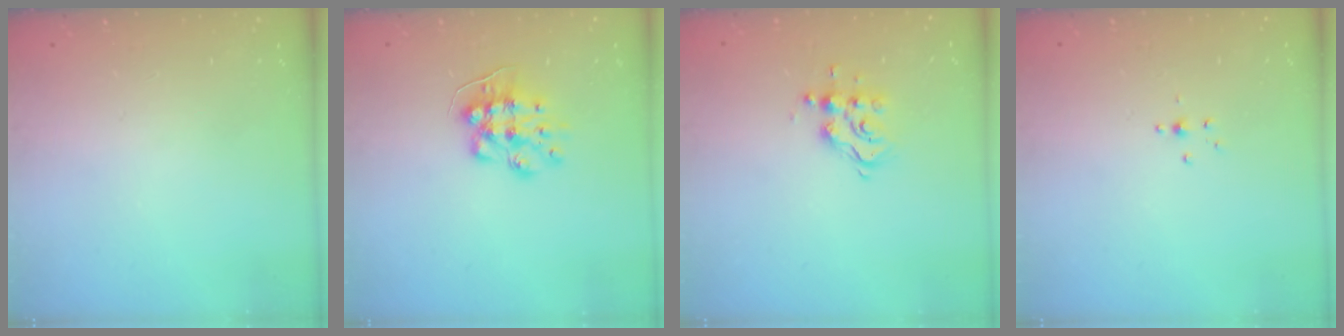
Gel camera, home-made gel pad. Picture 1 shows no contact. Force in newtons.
{"total": 8.7, "press": 8.7, "slide": 0.4}
{"total": 8.9, "press": 8.8, "slide": 0.8}
{"total": 2.7, "press": 2.6, "slide": 0.9}